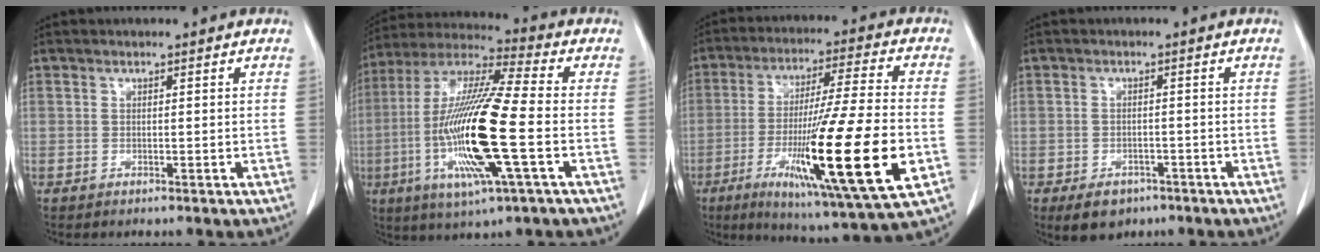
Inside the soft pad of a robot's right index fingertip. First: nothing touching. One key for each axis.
{"total": 19.3, "fx": -4.1, "fy": 1.3, "fz": 18.9, "tx": -0.393, "ty": -0.015, "tz": -0.081}
{"total": 22.8, "fx": -6.4, "fy": 0.4, "fz": 21.9, "tx": -0.378, "ty": -0.043, "tz": -0.109}
{"total": 4.8, "fx": -3.0, "fy": 3.2, "fz": 1.8, "tx": -0.025, "ty": 0.001, "tz": -0.038}